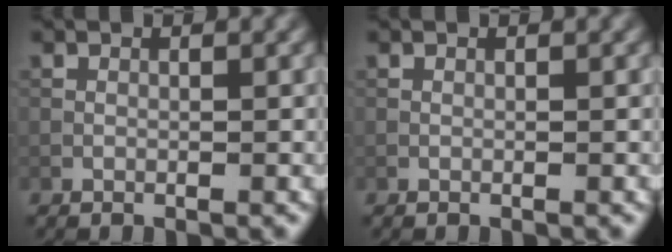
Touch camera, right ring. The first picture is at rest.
{"total": 0.0}